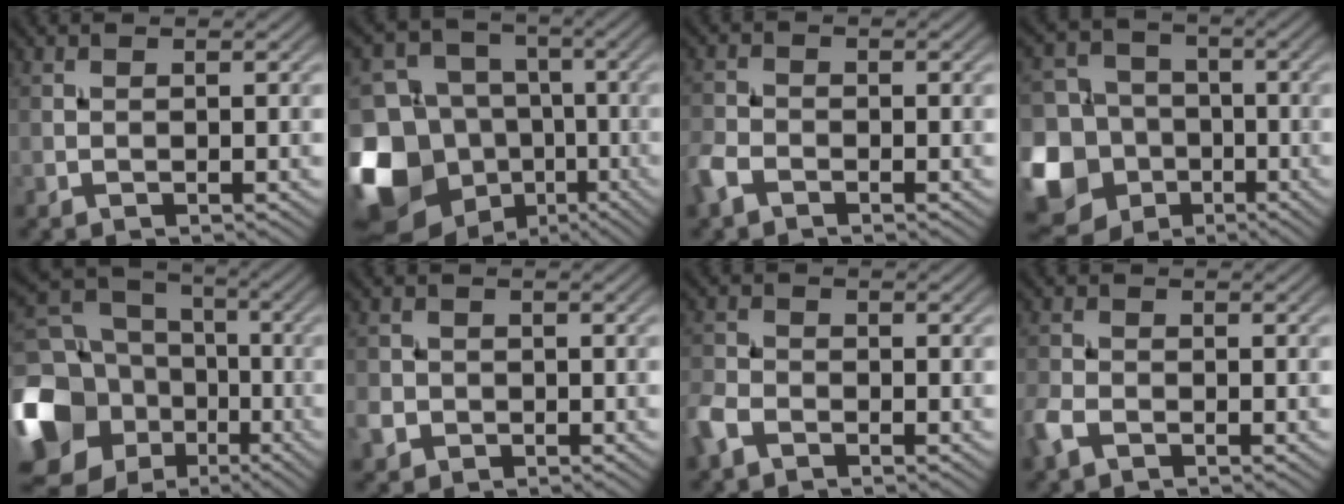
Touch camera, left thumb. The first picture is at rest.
{"total": 16.9, "force": [-6.6, 13.7, 7.3], "torque": [-0.234, -0.014, -0.118]}
{"total": 3.3, "force": [-2.3, 1.8, 1.7], "torque": [-0.041, -0.004, -0.062]}
{"total": 17.5, "force": [-6.0, 15.2, 6.2], "torque": [-0.206, -0.035, -0.123]}
{"total": 17.6, "force": [-4.6, 14.7, 8.5], "torque": [-0.266, -0.017, -0.080]}
{"total": 3.1, "force": [-1.1, 2.7, 0.8], "torque": [-0.022, -0.008, -0.028]}
{"total": 3.8, "force": [-2.5, 2.1, 1.9], "torque": [-0.049, -0.005, -0.068]}
{"total": 3.1, "force": [-2.0, 1.7, 1.8], "torque": [-0.046, -0.005, -0.052]}